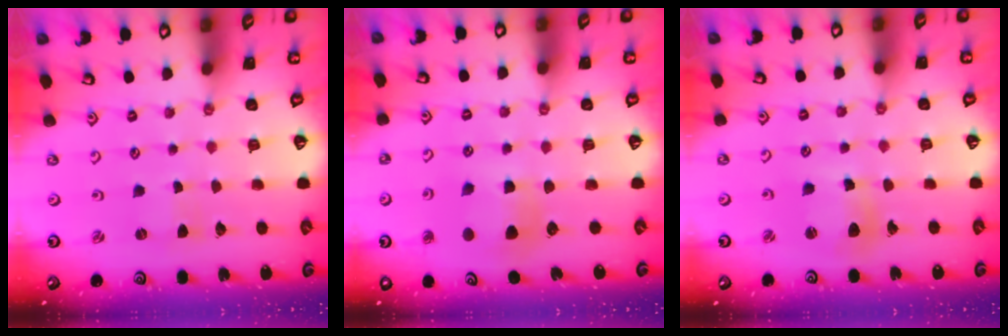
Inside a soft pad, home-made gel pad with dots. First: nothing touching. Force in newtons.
{"total": 6.3, "press": 6.2, "slide": 0.6}
{"total": 9.0, "press": 9.0, "slide": 1.0}